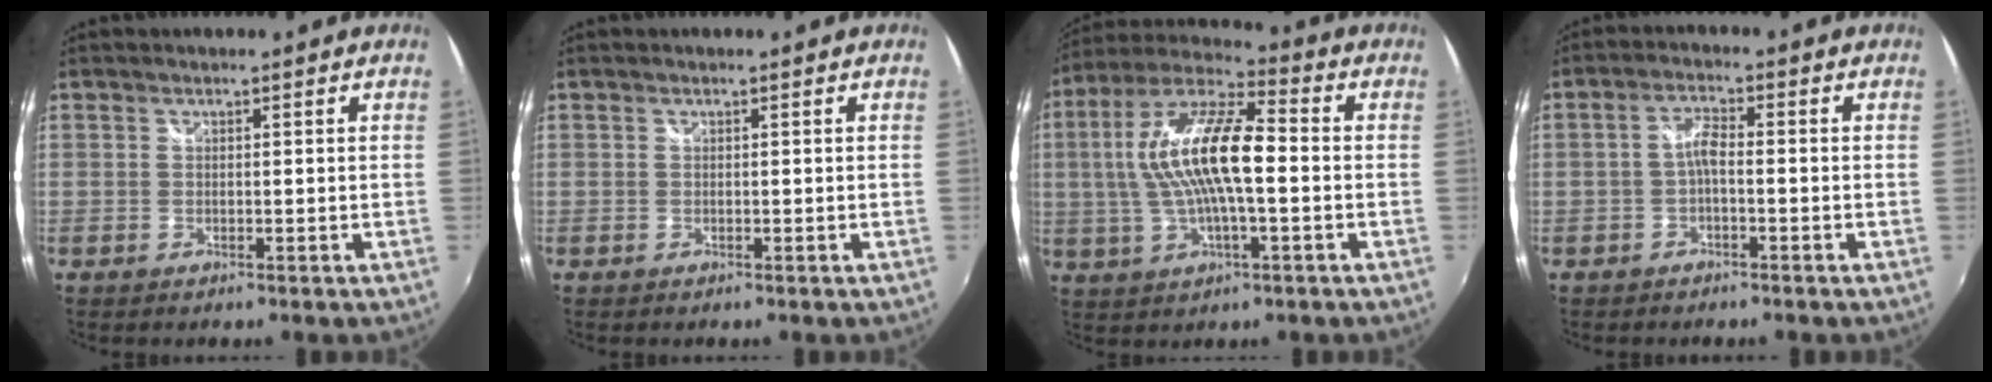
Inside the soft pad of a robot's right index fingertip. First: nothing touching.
{"total": 0.0}
{"total": 16.1, "force": [0.1, 4.7, 15.4], "torque": [-0.294, 0.014, -0.007]}
{"total": 2.9, "force": [-1.1, 0.7, 2.6], "torque": [-0.056, 0.008, -0.022]}